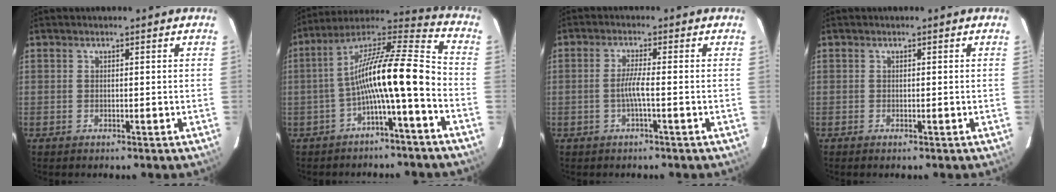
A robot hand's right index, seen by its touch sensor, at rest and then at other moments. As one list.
[{"total": 15.0, "force": [-4.9, 1.7, 14.0], "torque": [-0.257, 0.018, -0.092]}, {"total": 3.0, "force": [-1.0, -0.5, 2.7], "torque": [-0.056, -0.002, -0.019]}, {"total": 0.0}]